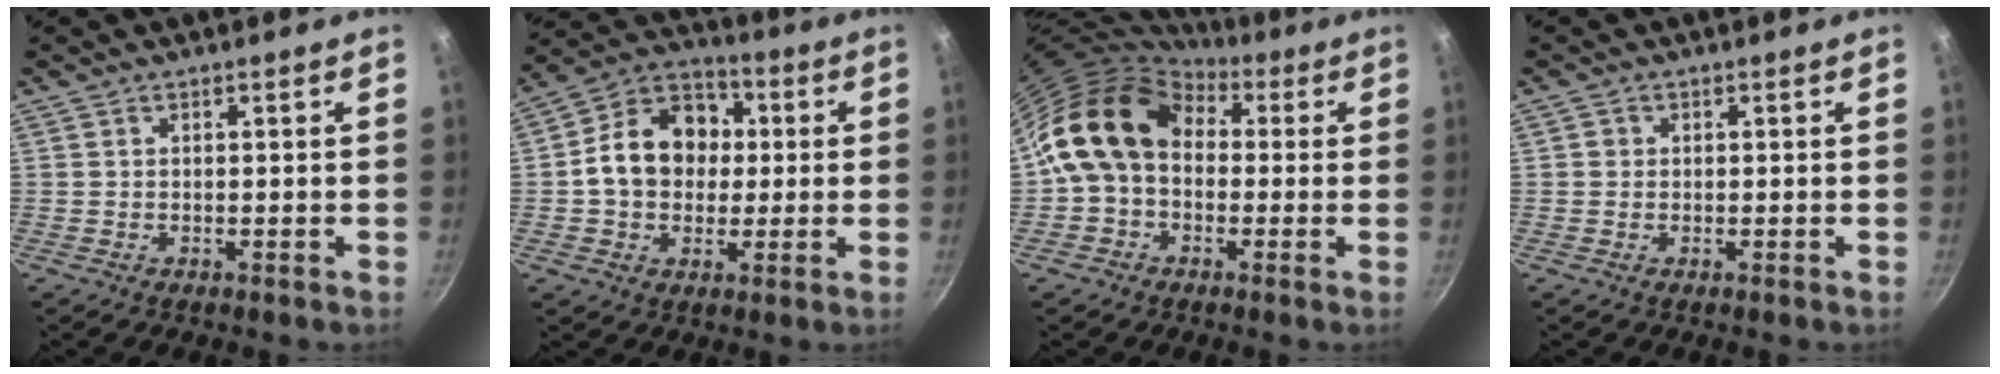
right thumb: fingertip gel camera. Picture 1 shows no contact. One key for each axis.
{"total": 14.7, "fx": 0.9, "fy": 11.7, "fz": 8.7, "tx": -0.111, "ty": 0.027, "tz": 0.000}
{"total": 13.4, "fx": 1.6, "fy": 10.2, "fz": 8.6, "tx": -0.121, "ty": 0.026, "tz": 0.009}
{"total": 1.0, "fx": 0.0, "fy": 1.0, "fz": 0.2, "tx": 0.000, "ty": 0.001, "tz": -0.002}